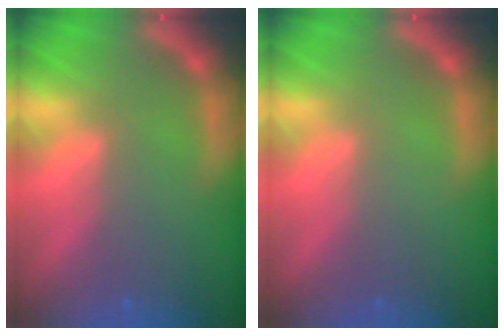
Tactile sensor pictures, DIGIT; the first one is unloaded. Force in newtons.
{"total": 0.0}